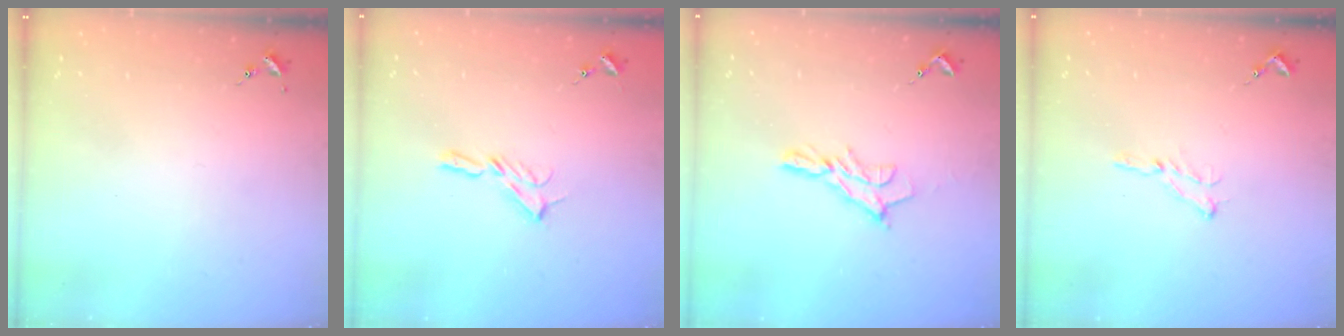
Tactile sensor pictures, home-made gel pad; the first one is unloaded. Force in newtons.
{"total": 5.4, "press": 5.4, "slide": 0.5}
{"total": 9.9, "press": 9.9, "slide": 0.7}
{"total": 5.8, "press": 5.8, "slide": 0.6}